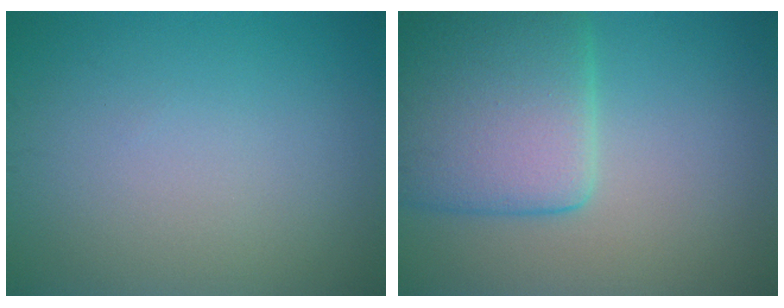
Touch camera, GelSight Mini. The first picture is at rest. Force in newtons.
{"total": 8.0, "press": 7.9, "slide": 0.6}